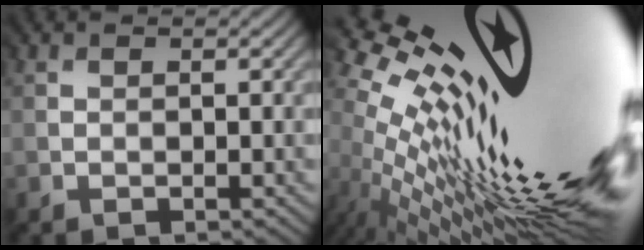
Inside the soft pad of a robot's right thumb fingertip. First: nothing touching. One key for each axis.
{"total": 19.4, "fx": 5.9, "fy": 6.0, "fz": 17.4, "tx": -0.251, "ty": 0.012, "tz": 0.096}